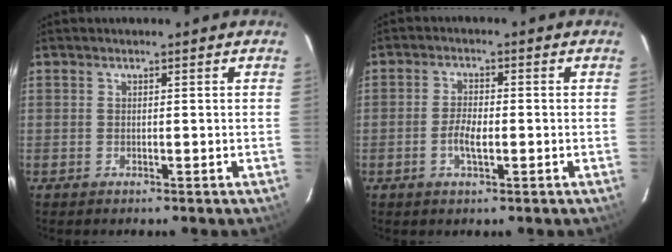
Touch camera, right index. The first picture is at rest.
{"total": 3.6, "force": [-1.1, 1.3, 3.2], "torque": [-0.065, -0.001, -0.021]}